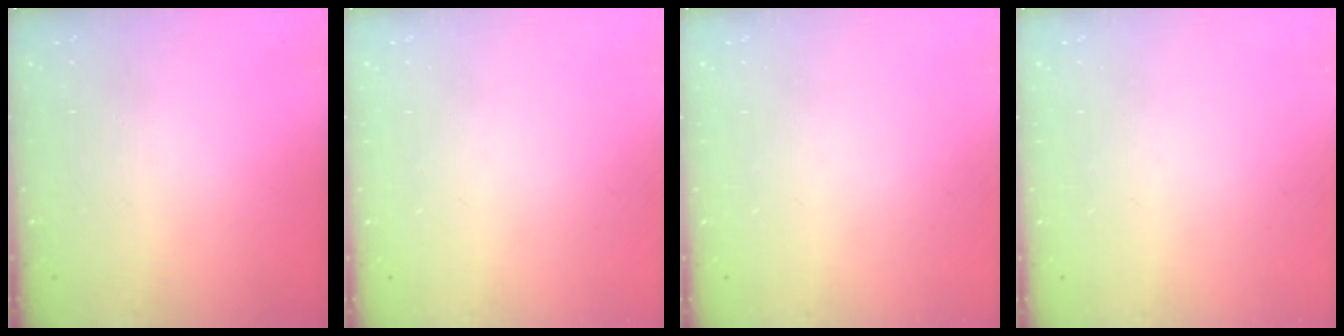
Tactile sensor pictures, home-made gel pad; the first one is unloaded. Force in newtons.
{"total": 0.0}
{"total": 0.0}
{"total": 0.0}